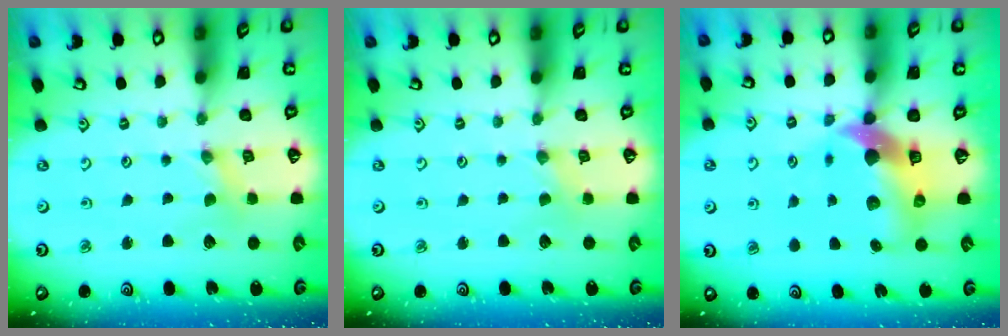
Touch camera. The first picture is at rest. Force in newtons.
{"total": 0.0}
{"total": 11.1, "press": 10.9, "slide": 1.8}